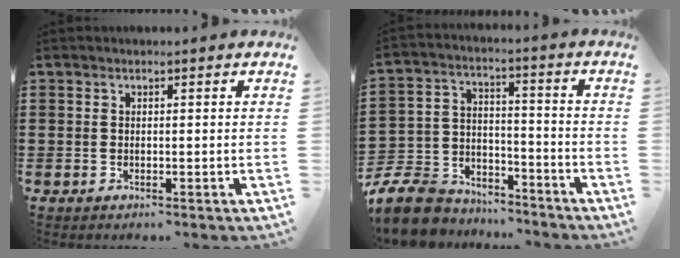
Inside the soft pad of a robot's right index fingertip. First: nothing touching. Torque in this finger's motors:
{"motor_torque": [-1.03, 1.11, -1.05, -0.21]}